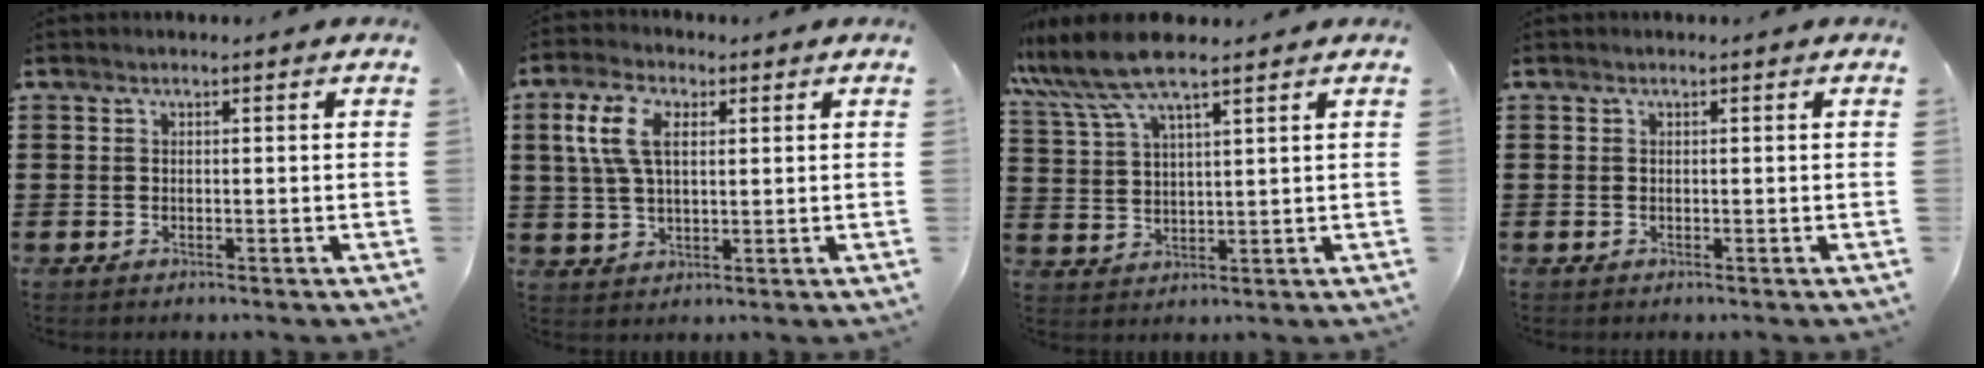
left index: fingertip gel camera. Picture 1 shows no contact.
{"total": 7.7, "force": [2.5, 4.1, 6.0], "torque": [-0.145, 0.010, 0.040]}
{"total": 8.1, "force": [6.3, 1.3, 4.8], "torque": [-0.122, -0.013, 0.113]}
{"total": 0.0}